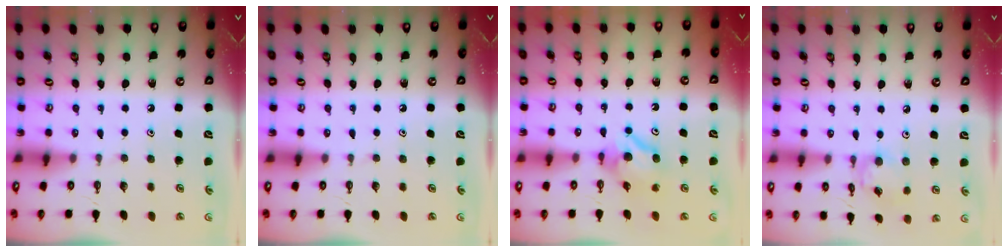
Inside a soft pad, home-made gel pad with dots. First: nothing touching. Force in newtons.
{"total": 0.0}
{"total": 7.8, "press": 7.8, "slide": 0.7}
{"total": 6.9, "press": 6.9, "slide": 0.4}